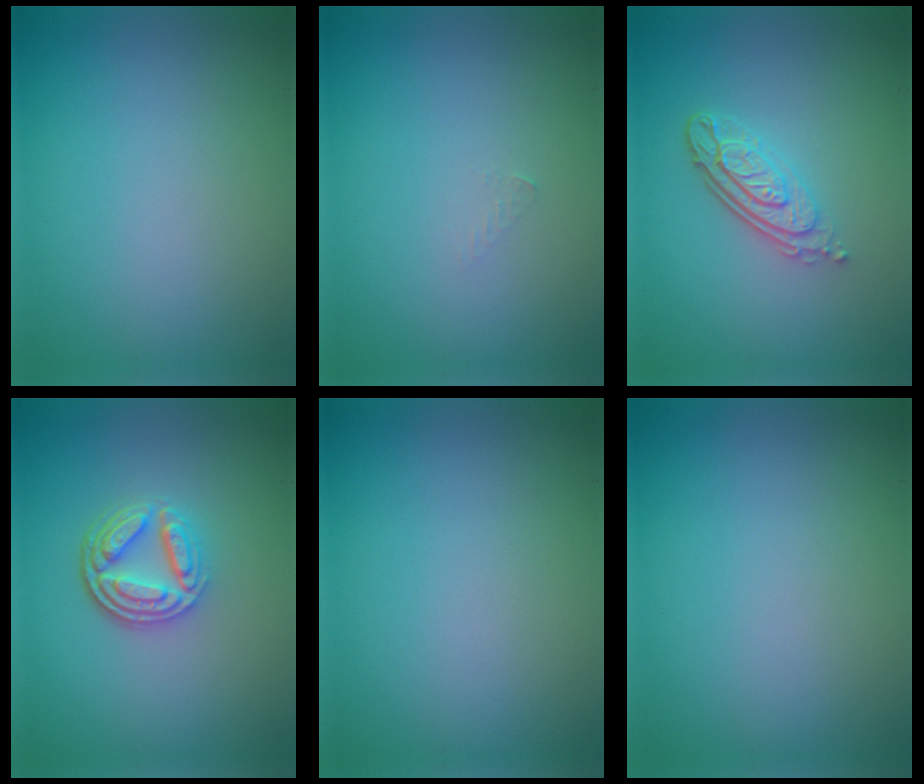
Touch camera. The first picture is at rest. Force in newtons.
{"total": 0.7, "press": 0.7, "slide": 0.1}
{"total": 4.3, "press": 3.0, "slide": 3.1}
{"total": 4.5, "press": 3.3, "slide": 3.0}
{"total": 0.0}
{"total": 0.0}